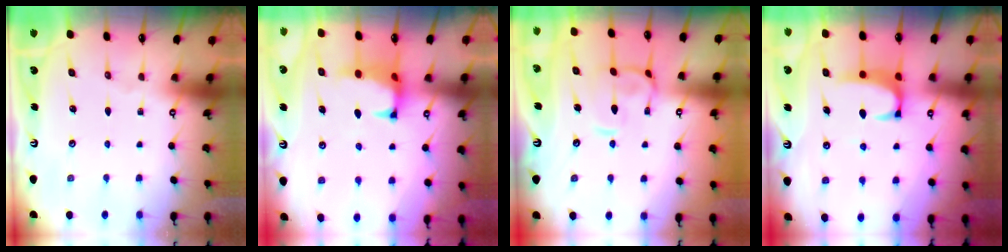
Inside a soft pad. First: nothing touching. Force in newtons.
{"total": 0.7, "press": 0.0, "slide": 0.7}
{"total": 4.8, "press": 4.7, "slide": 1.2}
{"total": 2.0, "press": 2.0, "slide": 0.3}